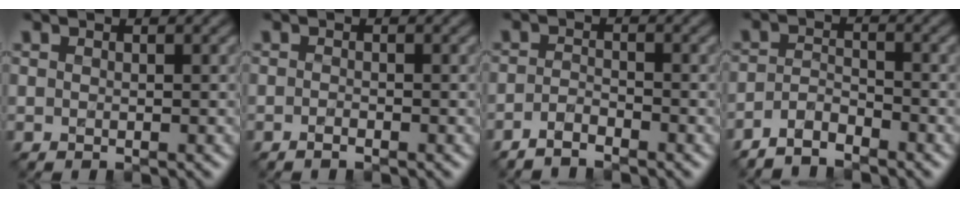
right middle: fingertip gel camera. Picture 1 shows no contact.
{"total": 0.7, "force": [-0.5, 0.1, 0.5], "torque": [-0.008, -0.001, -0.009]}
{"total": 1.8, "force": [-1.5, 0.4, 1.0], "torque": [-0.021, 0.000, -0.034]}
{"total": 2.8, "force": [-2.5, 0.7, 1.1], "torque": [-0.025, 0.000, -0.057]}